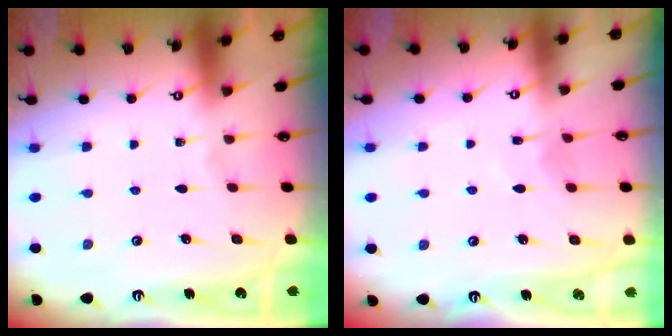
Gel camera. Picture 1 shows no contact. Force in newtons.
{"total": 5.8, "press": 5.8, "slide": 0.6}